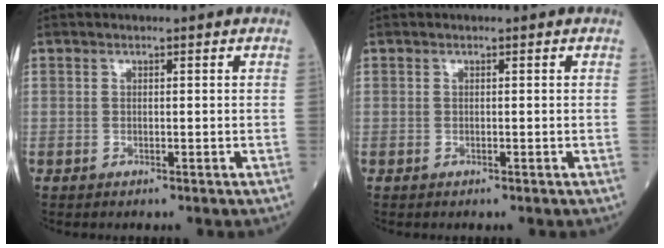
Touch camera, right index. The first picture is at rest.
{"total": 0.0}